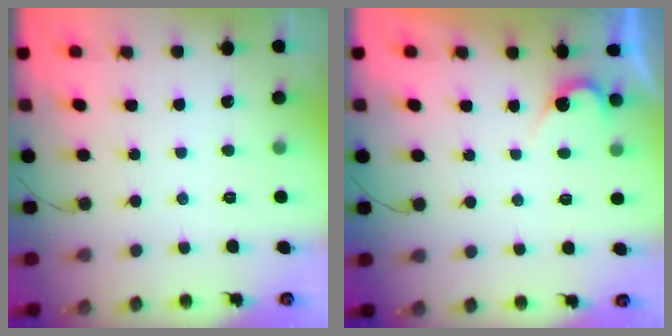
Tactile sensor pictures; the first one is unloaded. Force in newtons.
{"total": 3.0, "press": 3.0, "slide": 0.3}